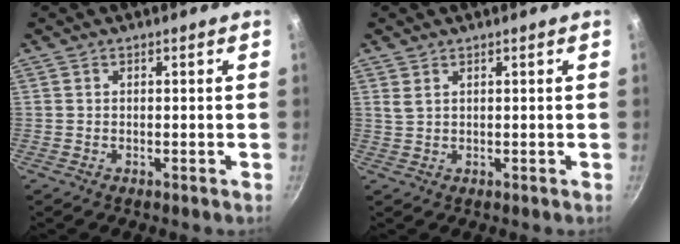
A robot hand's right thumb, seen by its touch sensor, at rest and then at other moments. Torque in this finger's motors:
{"motor_torque": [-0.57, 0.68, 0.17, -0.07, 0.20]}